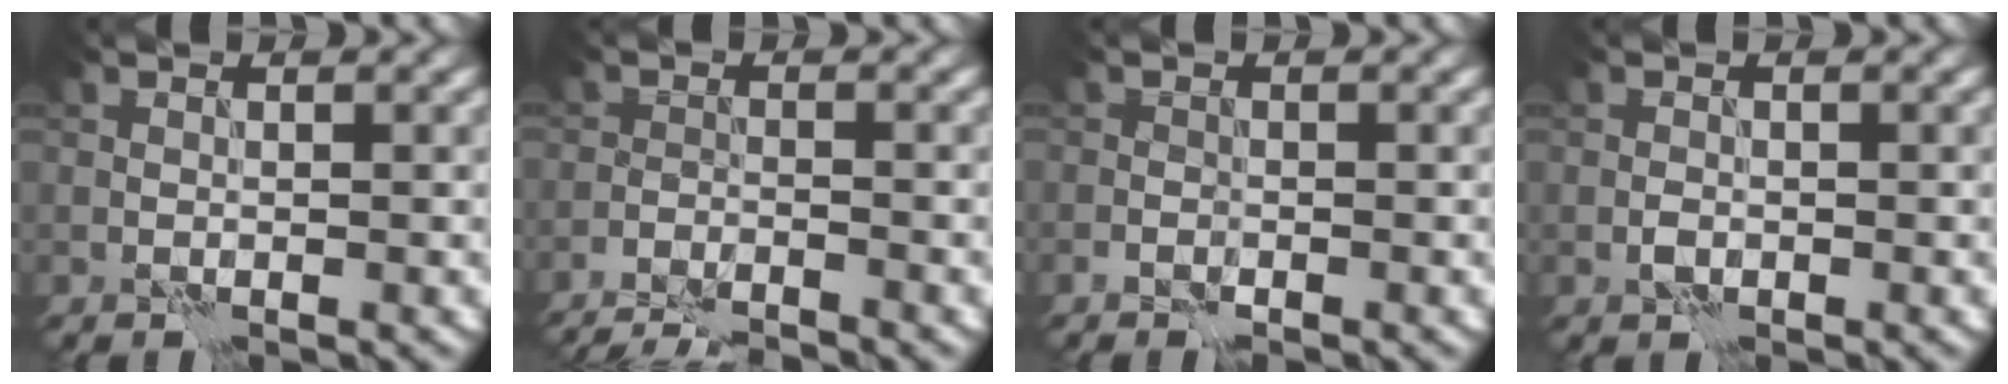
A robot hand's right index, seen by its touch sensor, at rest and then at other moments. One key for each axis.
{"total": 5.6, "fx": -5.2, "fy": 0.9, "fz": 1.7, "tx": -0.030, "ty": -0.007, "tz": -0.083}
{"total": 0.8, "fx": -0.6, "fy": 0.3, "fz": 0.4, "tx": -0.008, "ty": 0.002, "tz": -0.013}
{"total": 0.8, "fx": -0.3, "fy": 0.5, "fz": 0.5, "tx": -0.011, "ty": 0.001, "tz": -0.007}